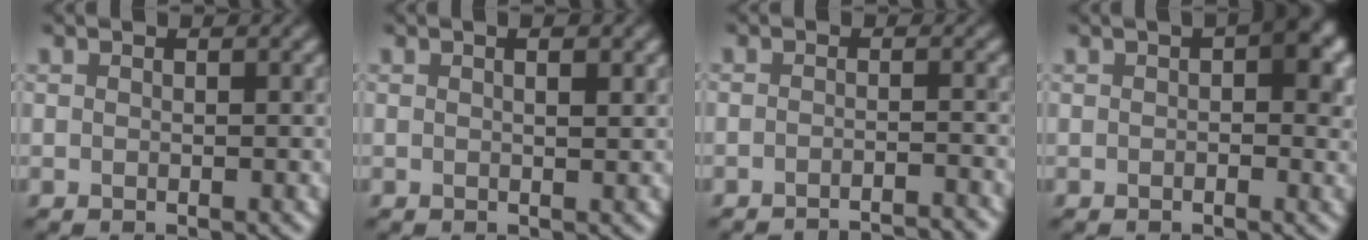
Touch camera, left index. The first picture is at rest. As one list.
[{"total": 2.1, "force": [1.0, 0.7, 1.7], "torque": [-0.003, 0.001, -0.002]}, {"total": 4.6, "force": [-4.4, 0.5, 1.3], "torque": [-0.007, 0.009, -0.056]}, {"total": 3.8, "force": [0.7, 1.7, 3.3], "torque": [-0.029, 0.008, 0.006]}]